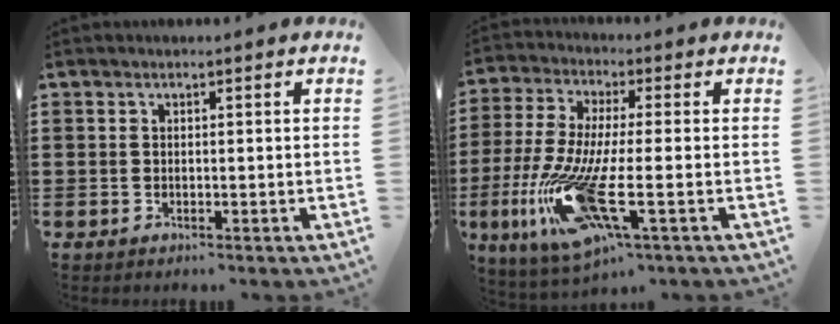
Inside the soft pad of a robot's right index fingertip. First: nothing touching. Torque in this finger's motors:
{"motor_torque": [2.14, 0.00, 1.05, 0.21]}